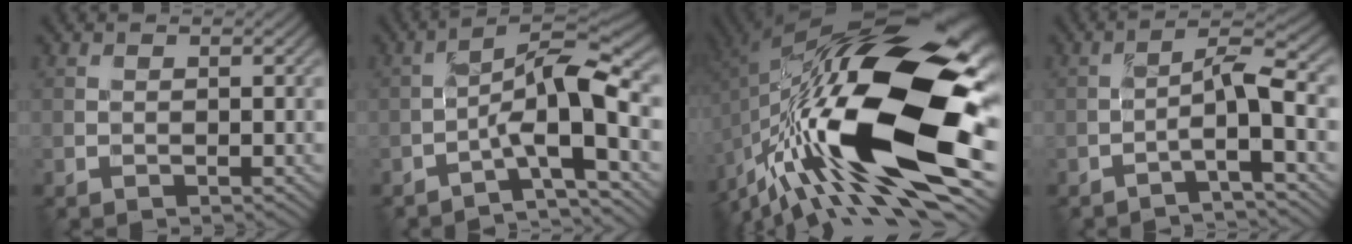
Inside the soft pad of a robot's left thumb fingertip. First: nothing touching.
{"total": 9.9, "force": [-3.2, 2.2, 9.1], "torque": [-0.151, 0.015, -0.064]}
{"total": 21.4, "force": [-4.8, 7.6, 19.4], "torque": [-0.358, -0.002, -0.105]}
{"total": 5.1, "force": [-2.1, 0.6, 4.6], "torque": [-0.075, 0.019, -0.051]}